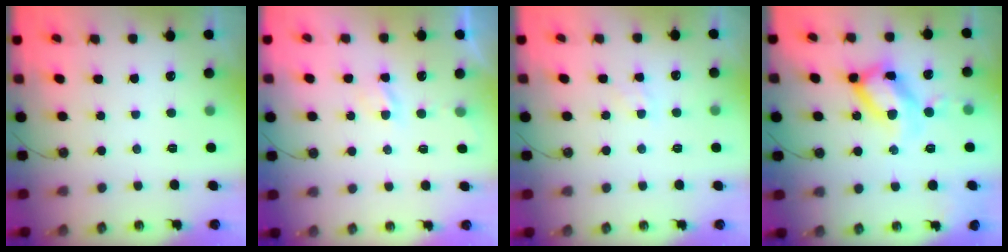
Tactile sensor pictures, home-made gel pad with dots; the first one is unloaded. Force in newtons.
{"total": 2.8, "press": 2.7, "slide": 0.4}
{"total": 4.0, "press": 4.0, "slide": 0.4}
{"total": 18.5, "press": 18.5, "slide": 1.3}